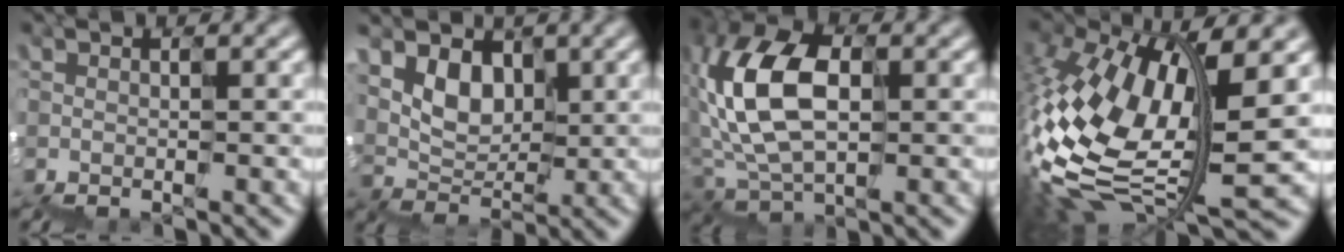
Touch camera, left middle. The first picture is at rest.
{"total": 2.7, "force": [1.9, 1.8, -0.3], "torque": [-0.011, 0.005, 0.039]}
{"total": 7.2, "force": [1.0, 4.8, 5.4], "torque": [-0.151, 0.024, 0.013]}
{"total": 11.5, "force": [-1.4, 4.9, 10.3], "torque": [-0.255, 0.006, -0.021]}